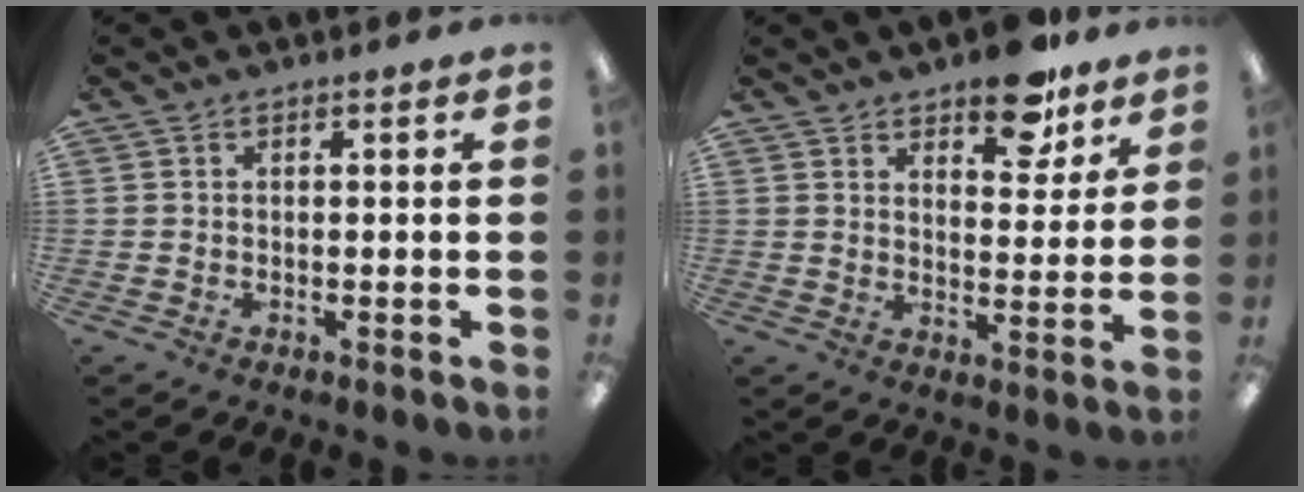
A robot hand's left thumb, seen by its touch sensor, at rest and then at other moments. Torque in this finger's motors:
{"motor_torque": [1.30, 0.55, 1.25, -0.64, 0.02]}